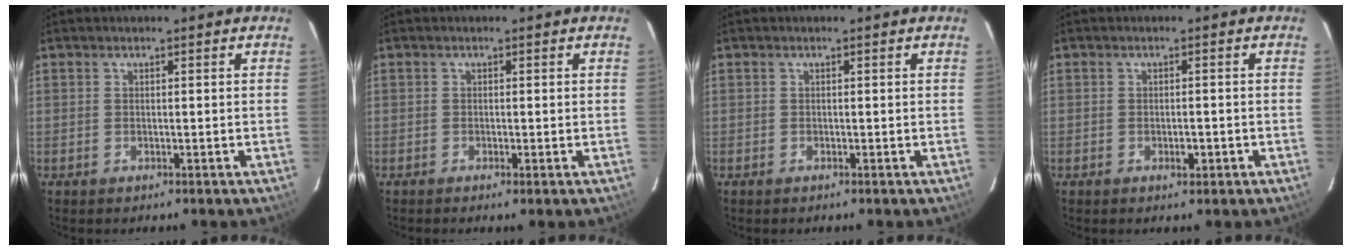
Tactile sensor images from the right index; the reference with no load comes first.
{"total": 0.8, "force": [-0.4, 0.1, 0.7], "torque": [-0.013, -0.001, -0.007]}
{"total": 0.0}
{"total": 1.7, "force": [-0.8, 0.6, 1.4], "torque": [-0.023, 0.000, -0.009]}